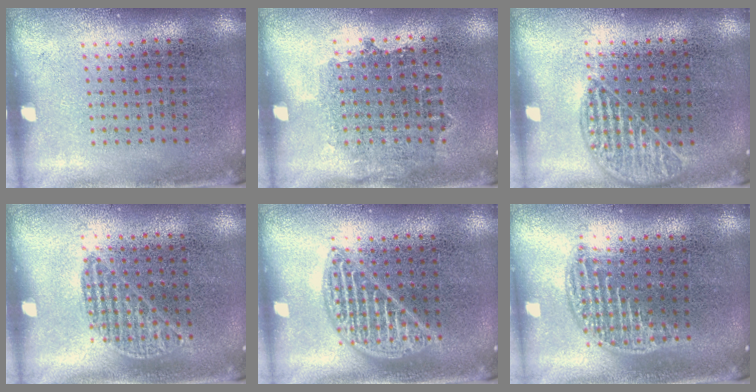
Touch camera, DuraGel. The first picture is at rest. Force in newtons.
{"total": 0.8, "press": 0.7, "slide": 0.4}
{"total": 1.1, "press": 1.0, "slide": 0.4}
{"total": 1.0, "press": 0.7, "slide": 0.7}
{"total": 2.3, "press": 2.3, "slide": 0.2}
{"total": 1.2, "press": 1.1, "slide": 0.6}